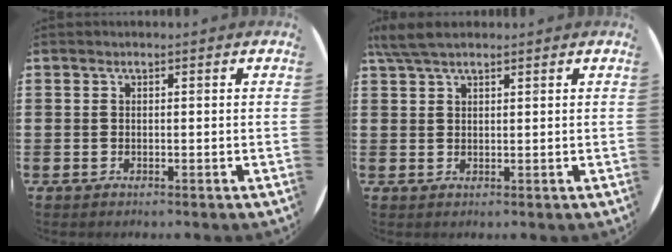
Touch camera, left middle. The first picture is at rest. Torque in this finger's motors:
{"motor_torque": [0.70, -0.60, 0.10, 0.02]}